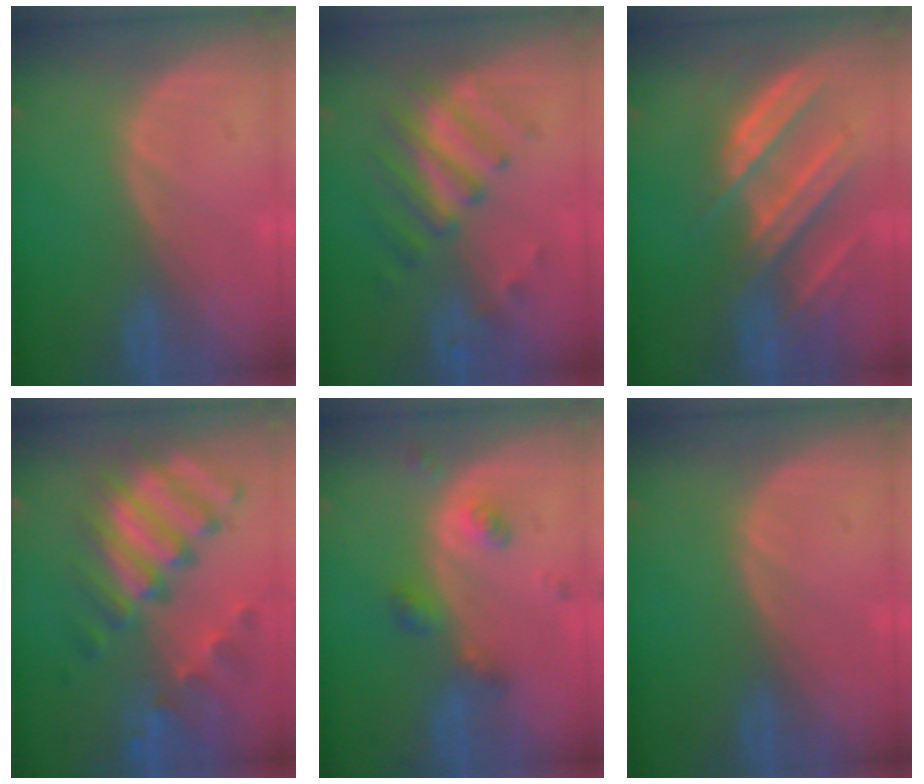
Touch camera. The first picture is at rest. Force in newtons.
{"total": 7.8, "press": 7.0, "slide": 3.5}
{"total": 9.2, "press": 8.3, "slide": 4.0}
{"total": 11.6, "press": 10.0, "slide": 5.9}
{"total": 4.9, "press": 4.4, "slide": 2.2}
{"total": 0.0}